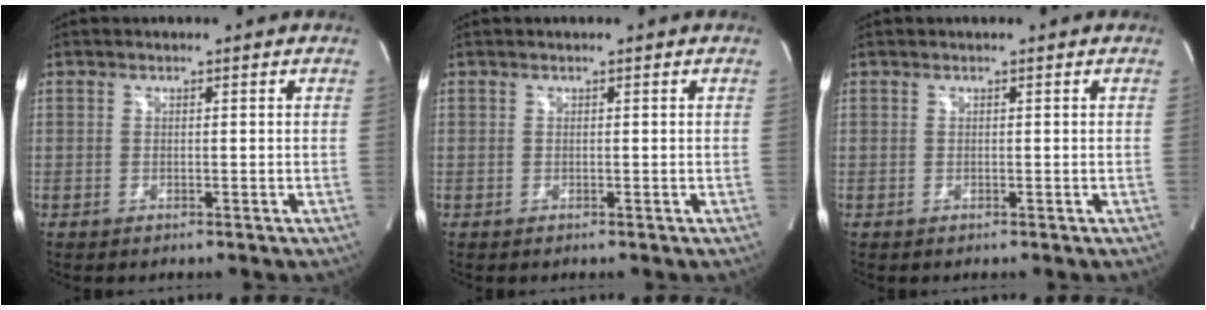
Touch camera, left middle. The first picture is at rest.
{"total": 0.0}
{"total": 0.0}